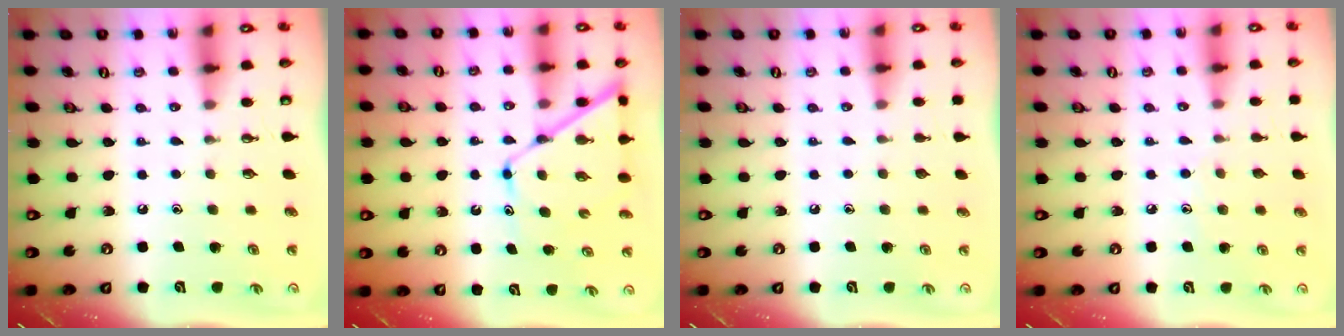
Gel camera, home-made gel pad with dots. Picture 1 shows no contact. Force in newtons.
{"total": 11.1, "press": 11.0, "slide": 1.0}
{"total": 0.0}
{"total": 5.3, "press": 5.3, "slide": 0.5}